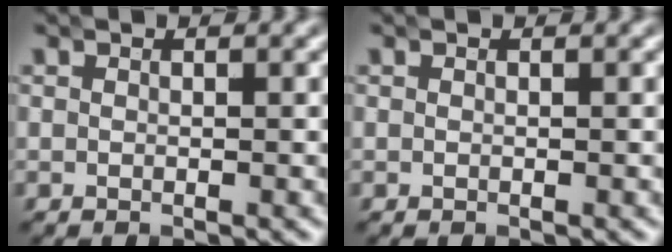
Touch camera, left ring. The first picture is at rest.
{"total": 0.0}